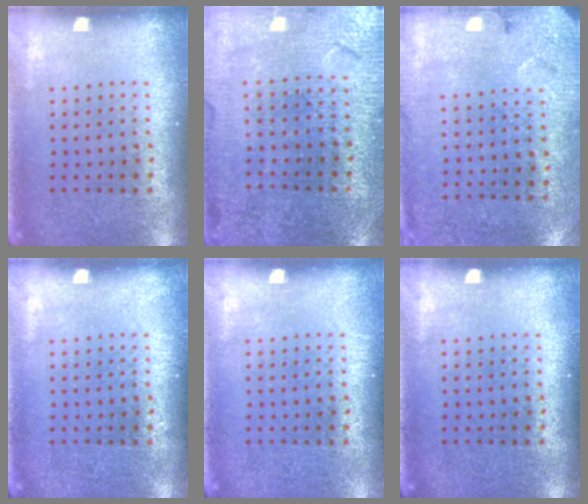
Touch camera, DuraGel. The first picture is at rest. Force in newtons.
{"total": 1.5, "press": 1.5, "slide": 0.2}
{"total": 2.7, "press": 2.2, "slide": 1.6}
{"total": 0.0}
{"total": 0.0}
{"total": 0.0}